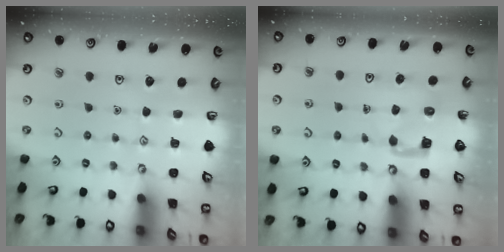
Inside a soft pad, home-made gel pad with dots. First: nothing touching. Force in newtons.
{"total": 4.1, "press": 4.1, "slide": 0.2}